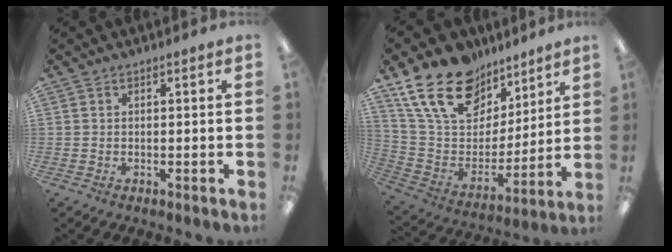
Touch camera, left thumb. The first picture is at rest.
{"total": 21.3, "force": [14.0, 12.4, 10.1], "torque": [-0.191, -0.074, 0.261]}